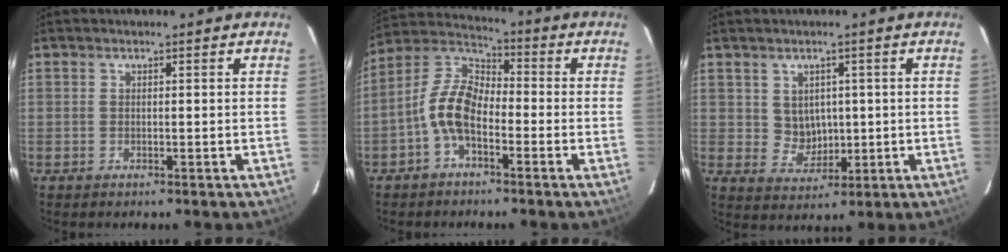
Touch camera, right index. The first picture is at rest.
{"total": 9.2, "force": [-3.6, 4.8, 6.9], "torque": [-0.150, 0.018, -0.077]}
{"total": 4.9, "force": [0.9, 4.5, 1.7], "torque": [-0.031, 0.006, 0.029]}